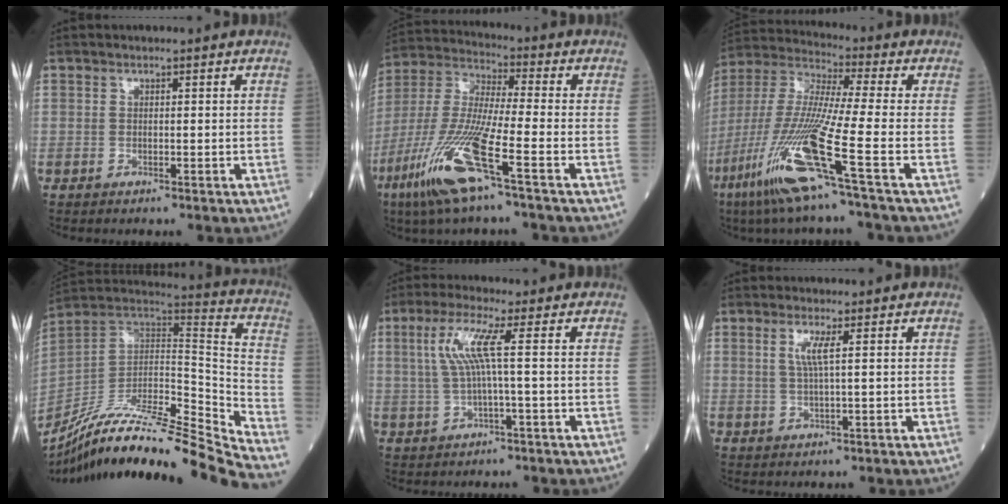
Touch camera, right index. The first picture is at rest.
{"total": 15.0, "force": [-7.5, 0.5, 12.9], "torque": [-0.285, -0.029, -0.152]}
{"total": 17.4, "force": [-8.0, -1.3, 15.4], "torque": [-0.343, -0.042, -0.165]}
{"total": 31.7, "force": [-28.1, -0.2, 14.7], "torque": [-0.197, -0.043, -0.440]}
{"total": 5.8, "force": [1.0, -0.6, 5.7], "torque": [-0.126, 0.014, 0.024]}
{"total": 2.8, "force": [0.9, -0.3, 2.7], "torque": [-0.060, -0.001, 0.016]}